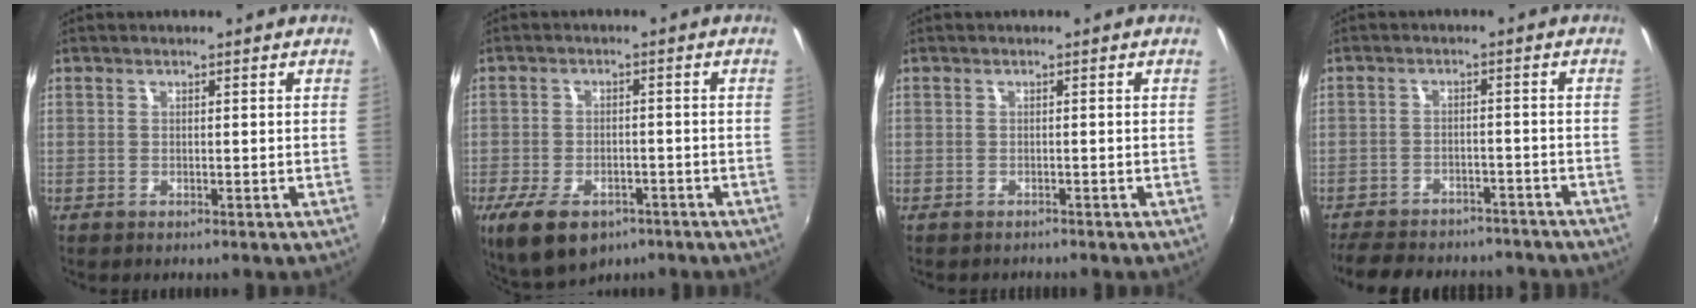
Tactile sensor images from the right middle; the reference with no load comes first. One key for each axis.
{"total": 10.8, "fx": -6.6, "fy": 5.7, "fz": 6.4, "tx": -0.141, "ty": -0.027, "tz": -0.107}
{"total": 0.8, "fx": -0.8, "fy": 0.2, "fz": 0.0, "tx": -0.004, "ty": -0.003, "tz": -0.012}
{"total": 17.3, "fx": -14.8, "fy": 6.2, "fz": 6.7, "tx": -0.153, "ty": -0.005, "tz": -0.198}